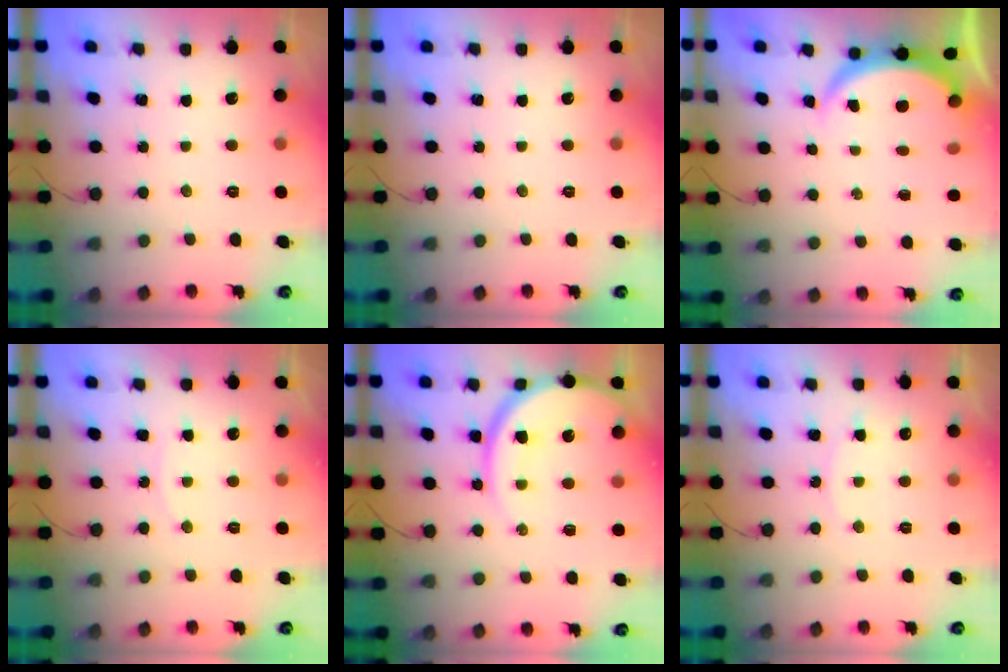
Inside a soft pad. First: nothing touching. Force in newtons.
{"total": 0.0}
{"total": 3.7, "press": 3.7, "slide": 0.1}
{"total": 6.1, "press": 6.1, "slide": 0.4}
{"total": 14.9, "press": 14.9, "slide": 1.3}
{"total": 4.6, "press": 4.6, "slide": 0.5}